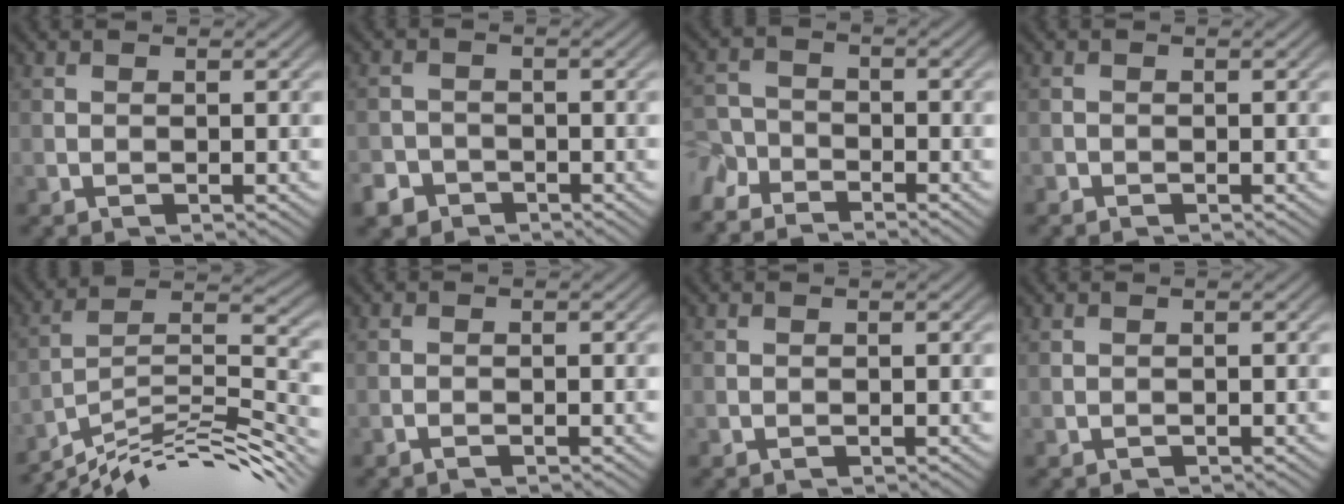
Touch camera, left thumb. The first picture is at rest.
{"total": 3.2, "force": [-2.4, 2.0, 0.8], "torque": [-0.016, -0.002, -0.050]}
{"total": 4.9, "force": [-4.3, 1.9, 1.4], "torque": [-0.036, -0.008, -0.100]}
{"total": 0.7, "force": [-0.6, 0.2, 0.0], "torque": [0.001, -0.002, -0.013]}
{"total": 13.9, "force": [-11.3, 2.7, 7.6], "torque": [-0.138, 0.019, -0.196]}
{"total": 0.6, "force": [-0.5, 0.0, 0.3], "torque": [-0.004, 0.001, -0.011]}
{"total": 0.0}
{"total": 0.0}